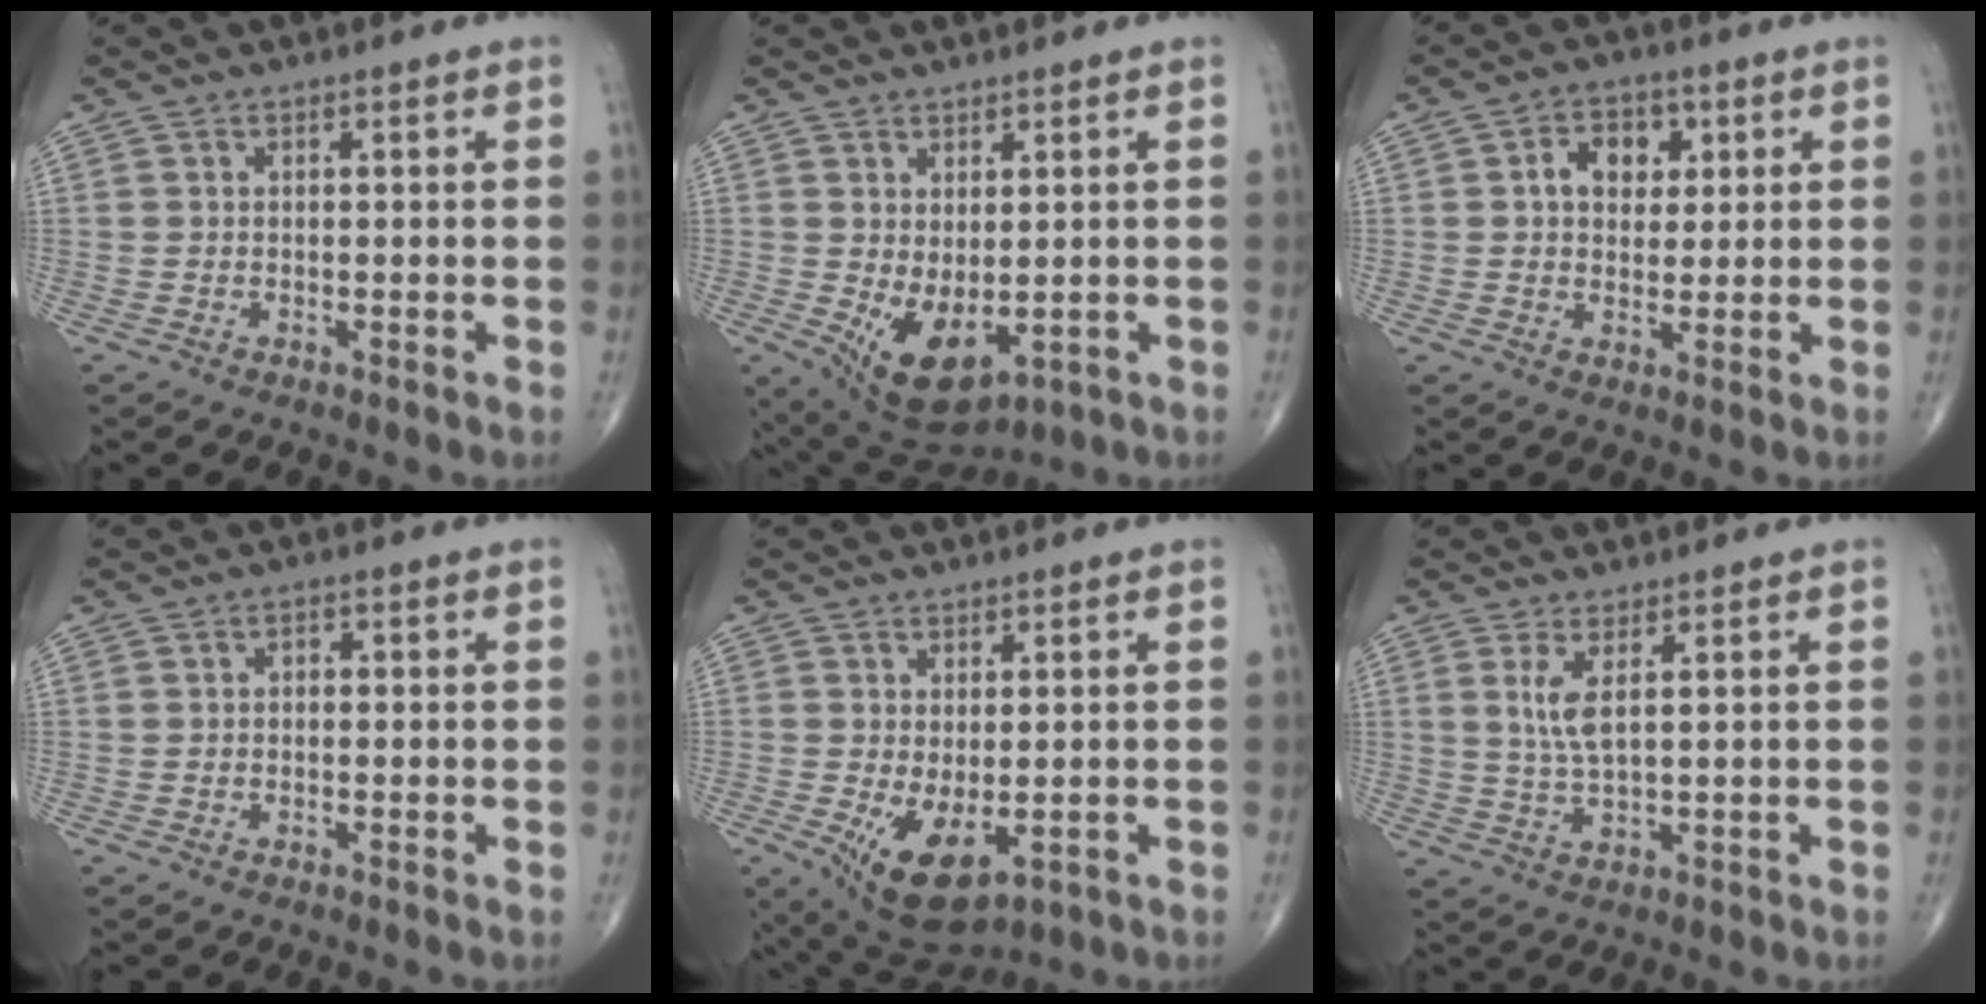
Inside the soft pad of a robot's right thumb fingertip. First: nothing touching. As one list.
[{"total": 9.3, "force": [-1.2, 5.0, 7.8], "torque": [-0.120, -0.009, 0.006]}, {"total": 7.1, "force": [1.9, 5.2, 4.4], "torque": [-0.034, 0.002, 0.025]}, {"total": 1.2, "force": [-0.1, 0.9, 0.8], "torque": [-0.003, 0.004, -0.006]}, {"total": 9.0, "force": [-2.0, 4.6, 7.4], "torque": [-0.118, -0.016, -0.013]}, {"total": 4.4, "force": [1.6, 1.1, 3.9], "torque": [-0.088, -0.014, 0.040]}]